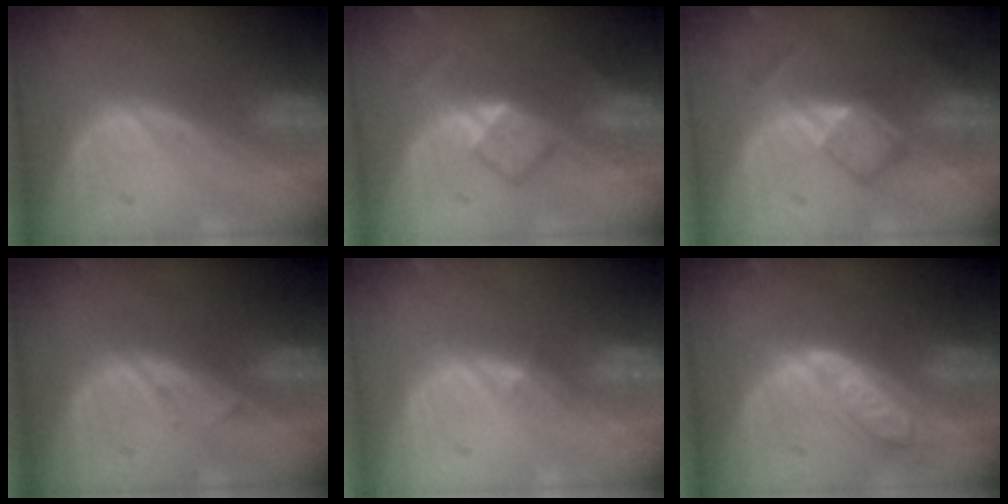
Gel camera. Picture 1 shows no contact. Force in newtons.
{"total": 4.1, "press": 3.9, "slide": 1.1}
{"total": 5.0, "press": 4.6, "slide": 1.9}
{"total": 0.8, "press": 0.8, "slide": 0.2}
{"total": 1.2, "press": 0.9, "slide": 0.9}
{"total": 6.2, "press": 5.5, "slide": 2.8}